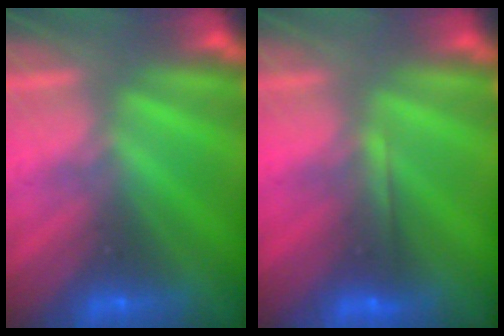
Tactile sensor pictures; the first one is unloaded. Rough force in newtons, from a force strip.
{"total": 1.8}